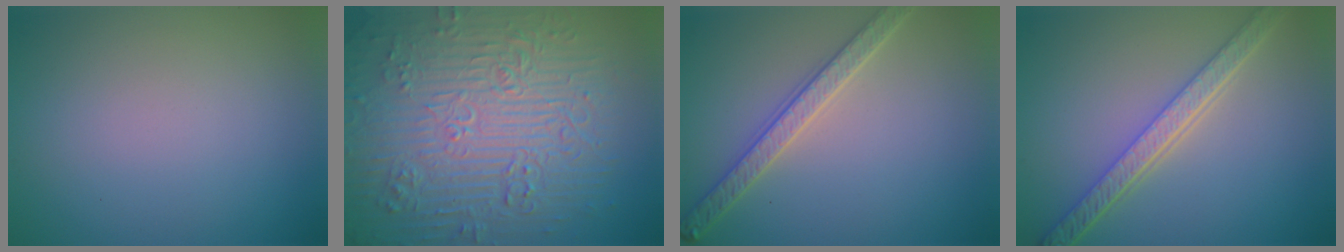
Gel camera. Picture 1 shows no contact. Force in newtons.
{"total": 12.0, "press": 7.9, "slide": 9.0}
{"total": 3.6, "press": 3.2, "slide": 1.6}
{"total": 5.1, "press": 4.0, "slide": 3.1}